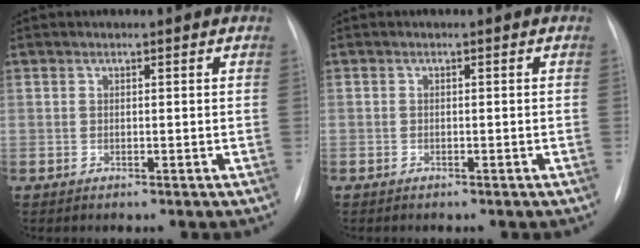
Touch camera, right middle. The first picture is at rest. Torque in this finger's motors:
{"motor_torque": [1.18, -0.96, 0.59, -0.21]}